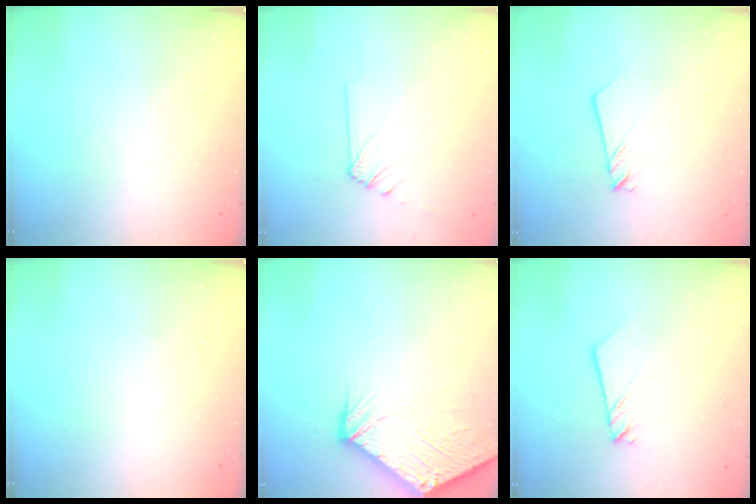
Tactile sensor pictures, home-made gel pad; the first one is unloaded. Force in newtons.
{"total": 6.2, "press": 6.2, "slide": 0.9}
{"total": 2.5, "press": 2.5, "slide": 0.1}
{"total": 0.0}
{"total": 9.6, "press": 9.5, "slide": 1.2}
{"total": 2.7, "press": 2.6, "slide": 0.3}